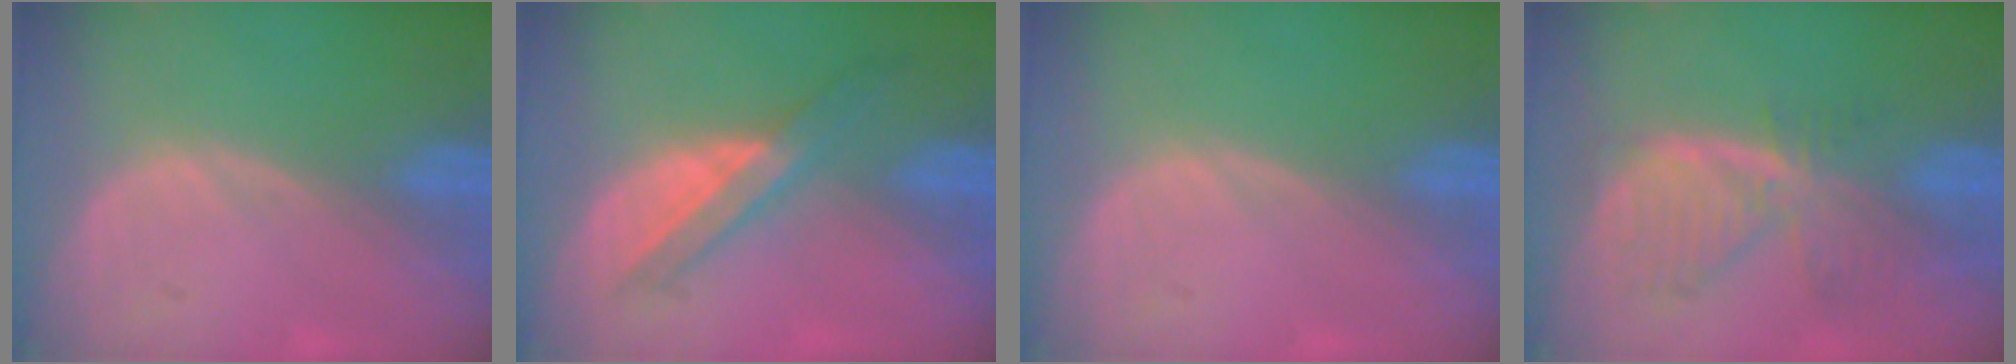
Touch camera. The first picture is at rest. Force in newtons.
{"total": 5.8, "press": 5.3, "slide": 2.4}
{"total": 0.0}
{"total": 7.8, "press": 6.8, "slide": 3.9}